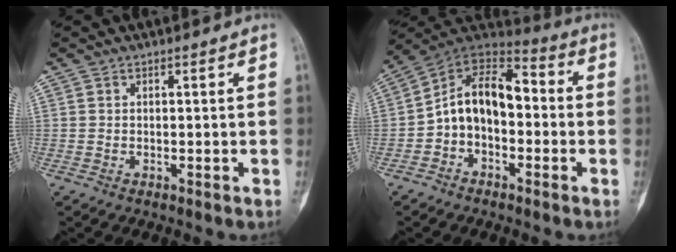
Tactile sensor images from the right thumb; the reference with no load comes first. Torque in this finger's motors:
{"motor_torque": [0.28, 0.29, 0.21, -0.03, 0.10]}